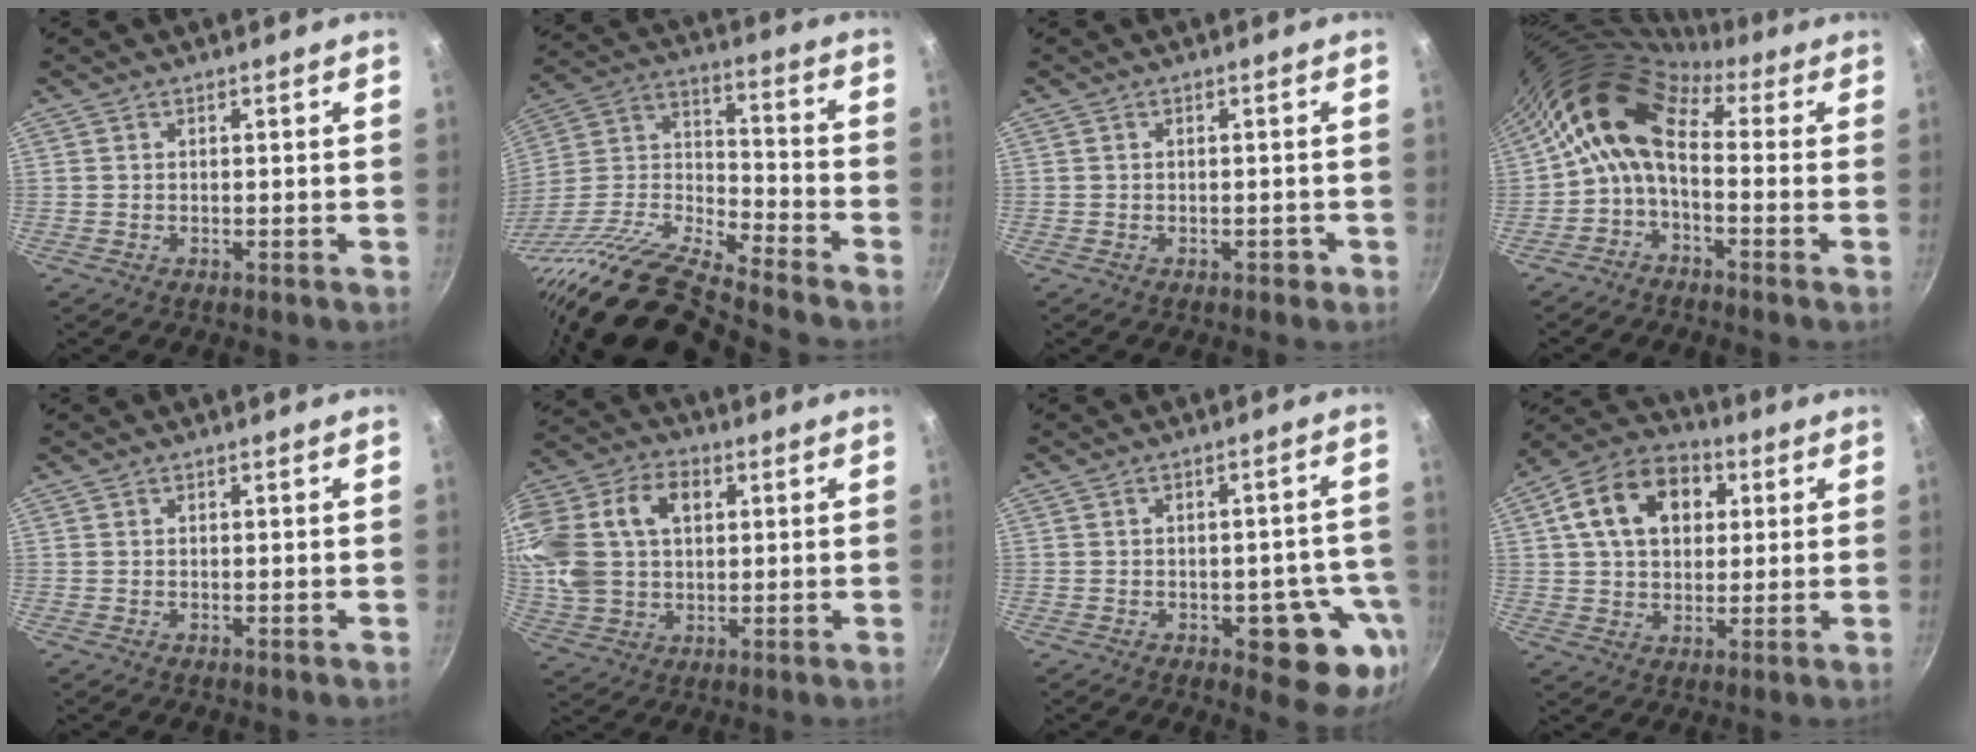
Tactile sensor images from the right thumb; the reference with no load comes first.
{"total": 22.0, "force": [-17.9, 5.1, 11.6], "torque": [-0.186, 0.076, -0.345]}
{"total": 1.2, "force": [-0.6, 0.8, 0.6], "torque": [0.005, 0.013, -0.002]}
{"total": 10.7, "force": [0.5, 6.7, 8.4], "torque": [-0.153, 0.029, -0.014]}
{"total": 0.0}
{"total": 21.5, "force": [5.0, 15.3, 14.2], "torque": [-0.310, 0.026, 0.086]}
{"total": 11.9, "force": [-4.2, 5.7, 9.6], "torque": [-0.056, 0.016, -0.050]}
{"total": 15.4, "force": [4.3, 10.9, 10.0], "torque": [-0.148, 0.017, 0.058]}